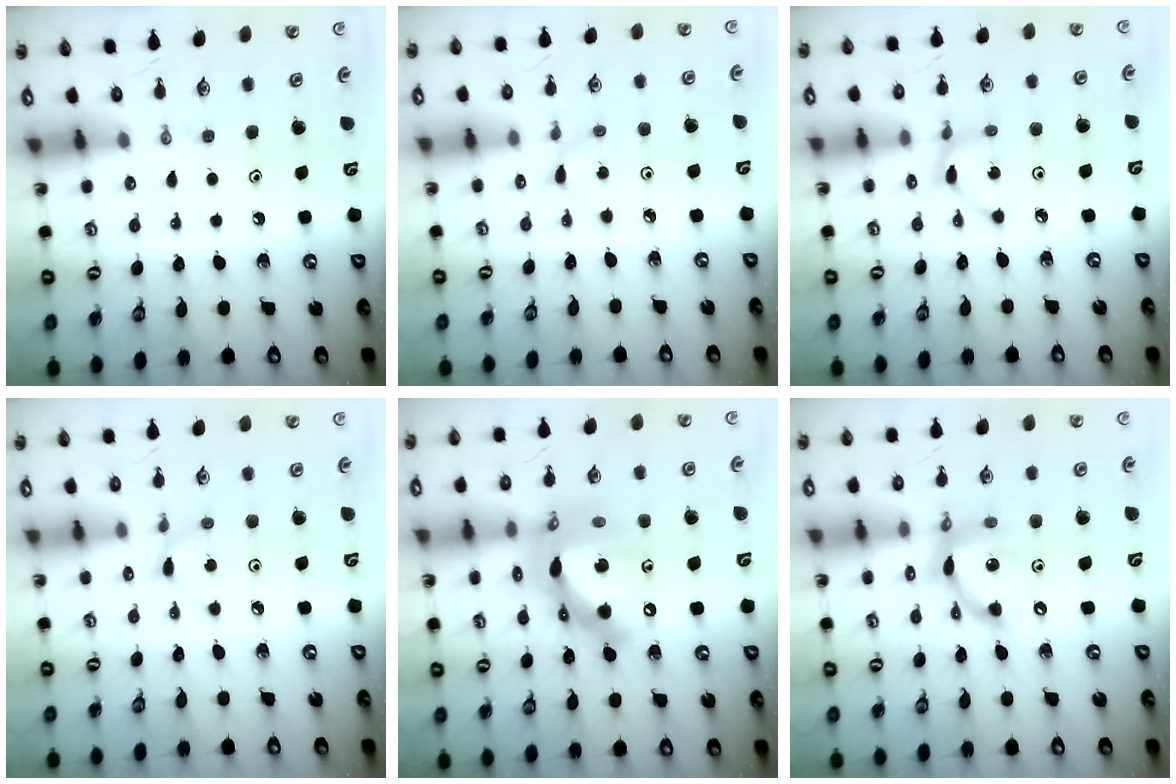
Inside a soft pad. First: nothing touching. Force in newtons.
{"total": 2.3, "press": 2.3, "slide": 0.3}
{"total": 2.9, "press": 2.9, "slide": 0.1}
{"total": 3.0, "press": 3.0, "slide": 0.3}
{"total": 17.1, "press": 17.0, "slide": 2.1}
{"total": 12.6, "press": 12.6, "slide": 0.6}